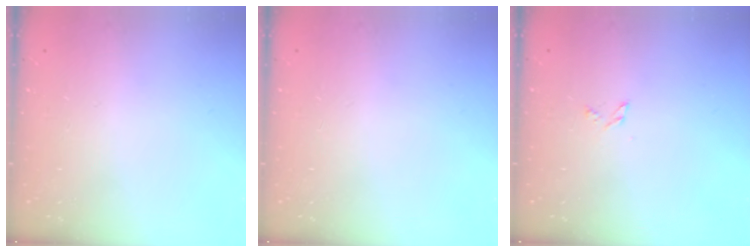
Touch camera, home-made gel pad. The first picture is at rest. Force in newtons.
{"total": 0.0}
{"total": 2.4, "press": 2.4, "slide": 0.2}